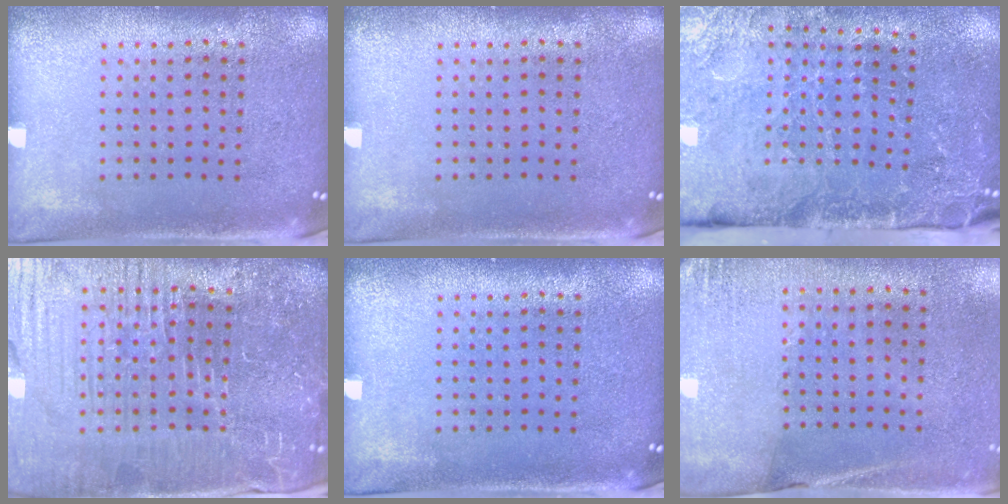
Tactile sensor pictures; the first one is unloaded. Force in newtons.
{"total": 0.0}
{"total": 3.4, "press": 3.3, "slide": 0.9}
{"total": 7.0, "press": 6.3, "slide": 3.1}
{"total": 0.0}
{"total": 2.7, "press": 2.4, "slide": 1.2}